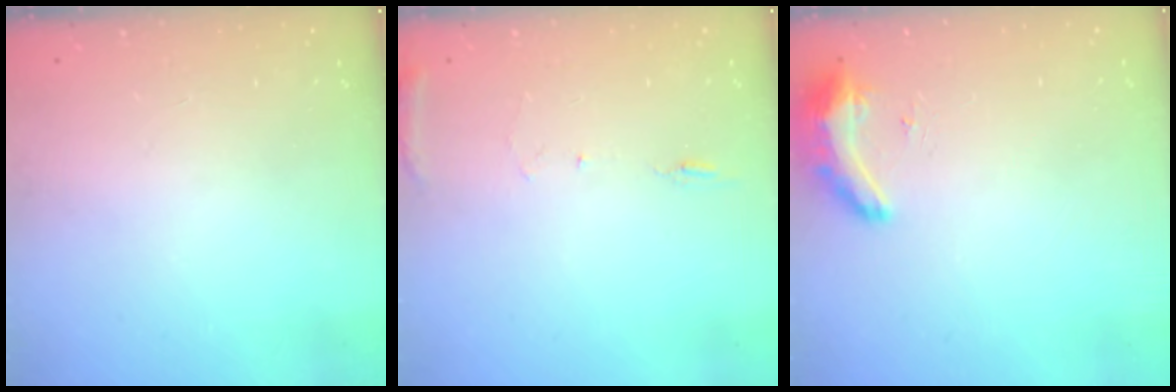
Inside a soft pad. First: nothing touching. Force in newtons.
{"total": 6.9, "press": 6.9, "slide": 0.7}
{"total": 9.2, "press": 8.9, "slide": 2.4}